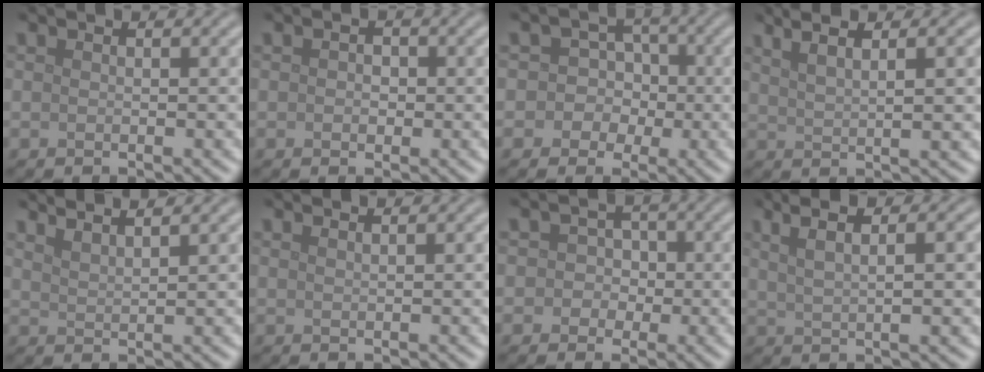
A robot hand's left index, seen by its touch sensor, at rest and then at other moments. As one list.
[{"total": 1.2, "force": [0.0, 0.9, 0.7], "torque": [-0.010, -0.001, -0.003]}, {"total": 4.4, "force": [-0.3, 4.2, 1.2], "torque": [0.012, 0.028, -0.036]}, {"total": 5.7, "force": [3.1, 2.0, 4.3], "torque": [-0.049, 0.024, 0.025]}, {"total": 3.9, "force": [3.3, 1.1, 1.9], "torque": [-0.001, 0.022, 0.024]}, {"total": 1.0, "force": [0.7, 0.4, 0.6], "torque": [-0.002, -0.001, 0.002]}, {"total": 2.4, "force": [-0.1, 2.3, 0.7], "torque": [0.019, 0.009, -0.024]}, {"total": 6.5, "force": [3.0, 2.4, 5.3], "torque": [-0.070, 0.022, 0.027]}]